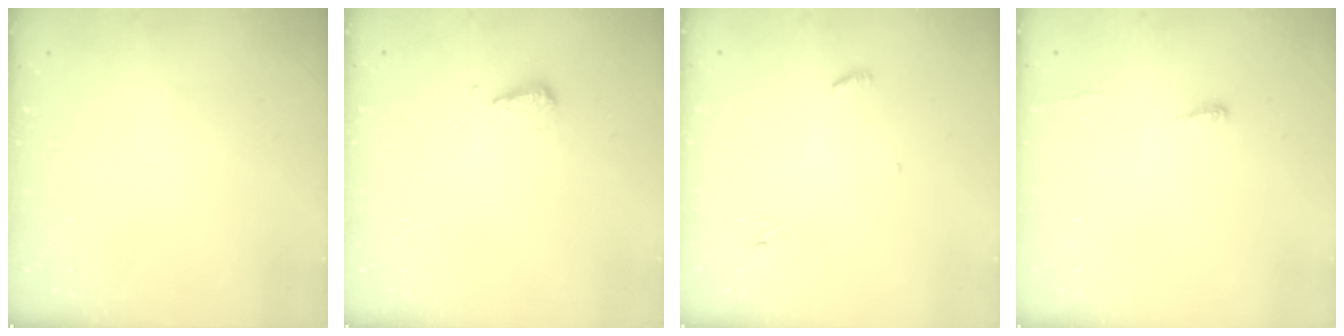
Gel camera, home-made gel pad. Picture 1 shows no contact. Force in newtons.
{"total": 5.2, "press": 5.1, "slide": 0.9}
{"total": 3.2, "press": 3.2, "slide": 0.3}
{"total": 3.7, "press": 3.5, "slide": 1.2}